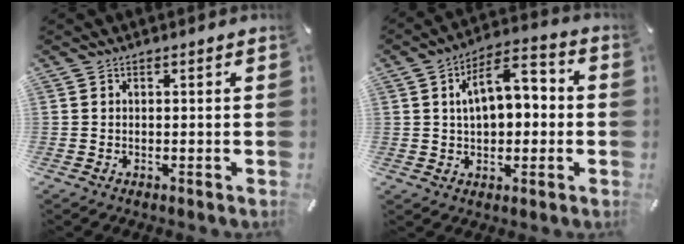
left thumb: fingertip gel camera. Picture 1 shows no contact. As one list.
[{"total": 10.4, "force": [2.0, 6.5, 7.8], "torque": [-0.120, 0.002, 0.034]}]